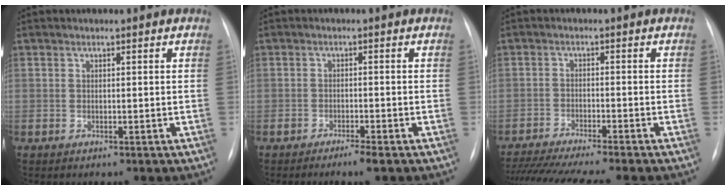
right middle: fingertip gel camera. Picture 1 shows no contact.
{"total": 2.3, "force": [-1.8, -0.1, 1.5], "torque": [-0.031, -0.003, -0.034]}
{"total": 15.1, "force": [-13.3, -0.5, 7.1], "torque": [-0.113, -0.034, -0.204]}